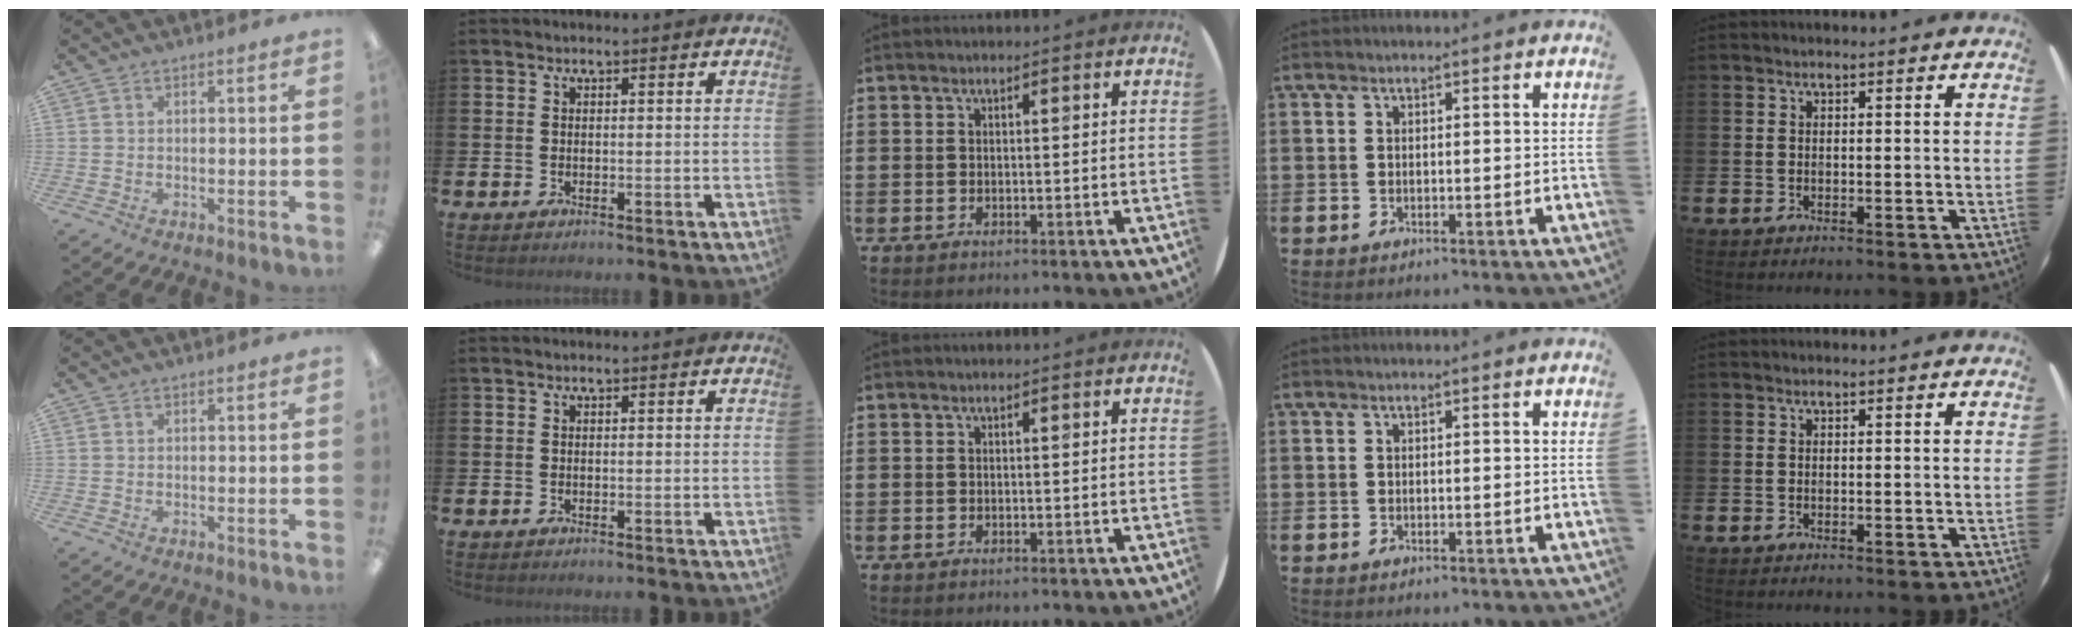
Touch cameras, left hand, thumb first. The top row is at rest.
{}